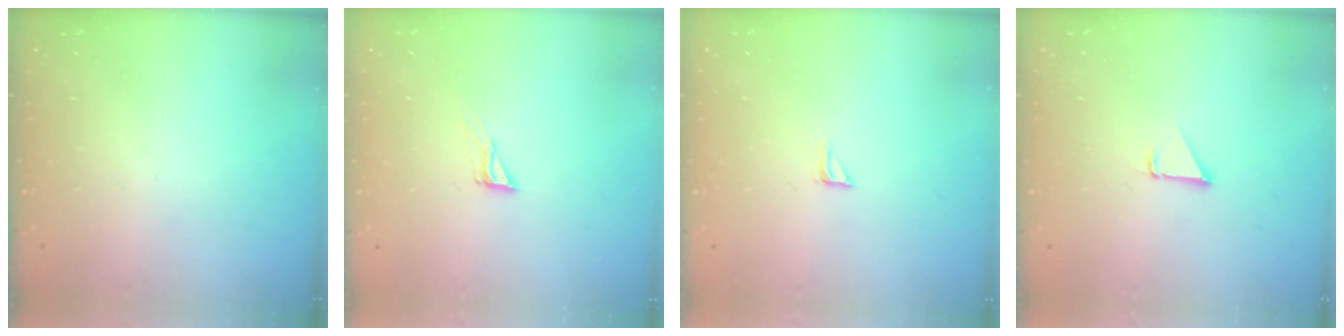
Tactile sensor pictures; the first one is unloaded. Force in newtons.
{"total": 4.3, "press": 4.2, "slide": 0.3}
{"total": 3.6, "press": 3.6, "slide": 0.4}
{"total": 1.3, "press": 1.3, "slide": 0.1}